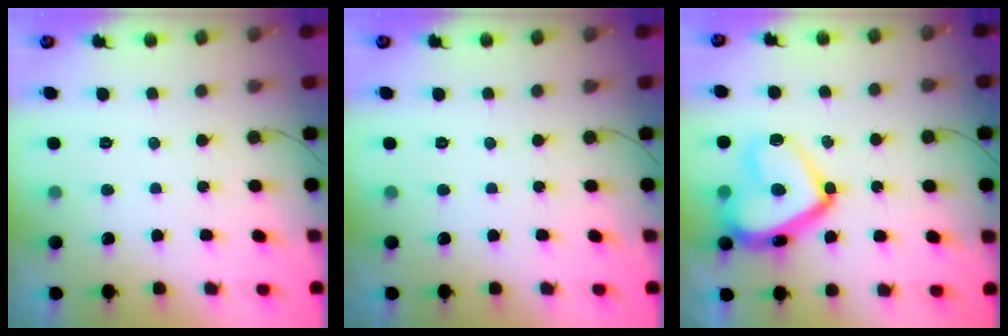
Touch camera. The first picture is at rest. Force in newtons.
{"total": 0.0}
{"total": 19.2, "press": 19.1, "slide": 1.4}